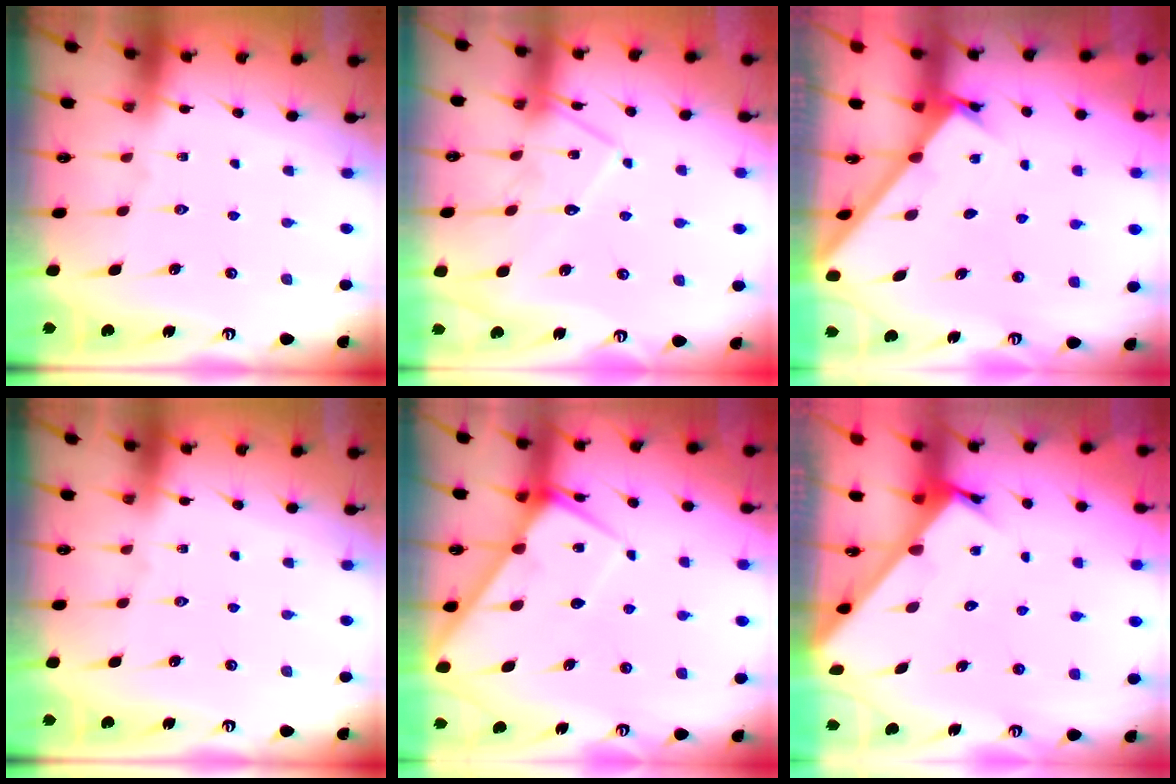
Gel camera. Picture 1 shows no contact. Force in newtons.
{"total": 10.8, "press": 10.8, "slide": 0.4}
{"total": 1.8, "press": 1.8, "slide": 0.2}
{"total": 0.0}
{"total": 6.4, "press": 6.4, "slide": 0.7}
{"total": 3.2, "press": 3.2, "slide": 0.2}